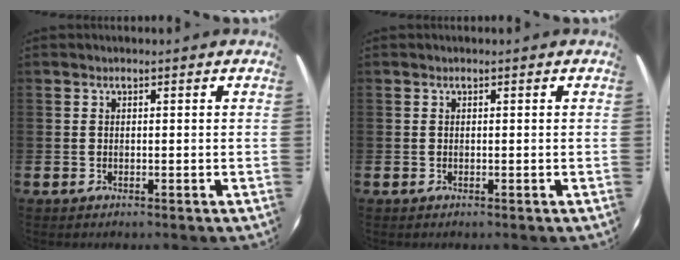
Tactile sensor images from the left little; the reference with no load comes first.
{"total": 0.0}